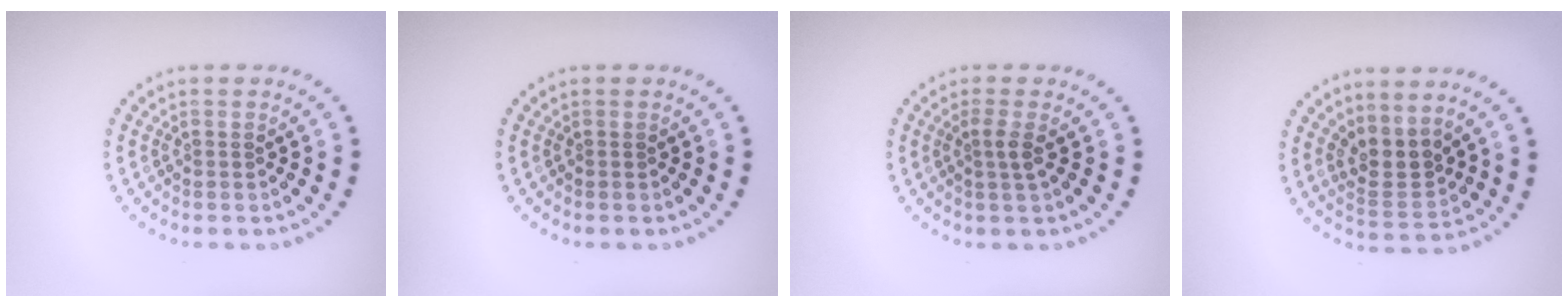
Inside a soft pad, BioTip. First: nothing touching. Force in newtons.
{"total": 0.0}
{"total": 1.5, "press": 1.0, "slide": 1.1}
{"total": 3.0, "press": 2.5, "slide": 1.7}